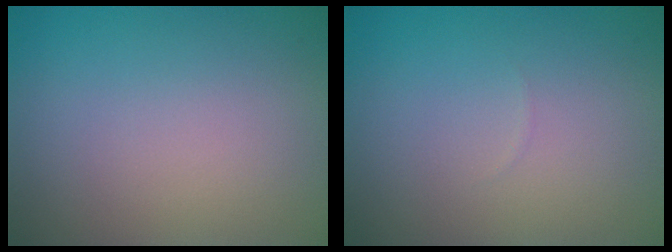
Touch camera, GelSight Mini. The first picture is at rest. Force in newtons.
{"total": 0.0}